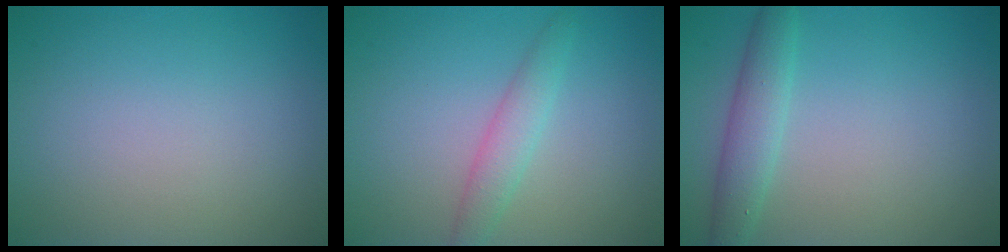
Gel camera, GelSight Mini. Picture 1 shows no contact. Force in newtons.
{"total": 2.3, "press": 2.3, "slide": 0.2}
{"total": 2.8, "press": 2.8, "slide": 0.1}